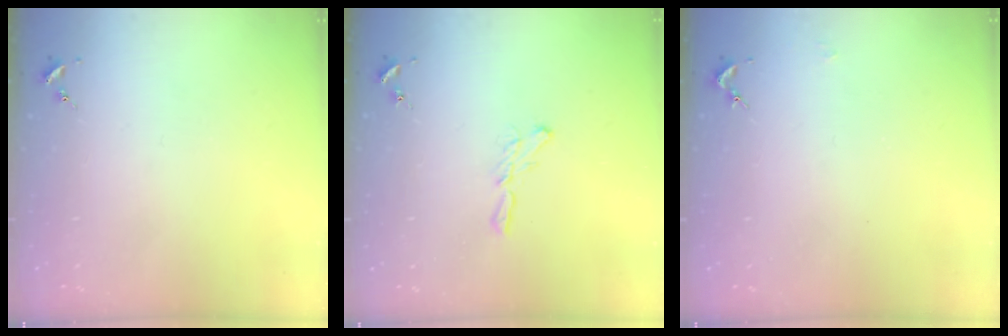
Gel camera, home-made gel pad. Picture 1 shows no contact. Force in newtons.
{"total": 5.4, "press": 5.4, "slide": 0.3}
{"total": 2.1, "press": 2.1, "slide": 0.3}